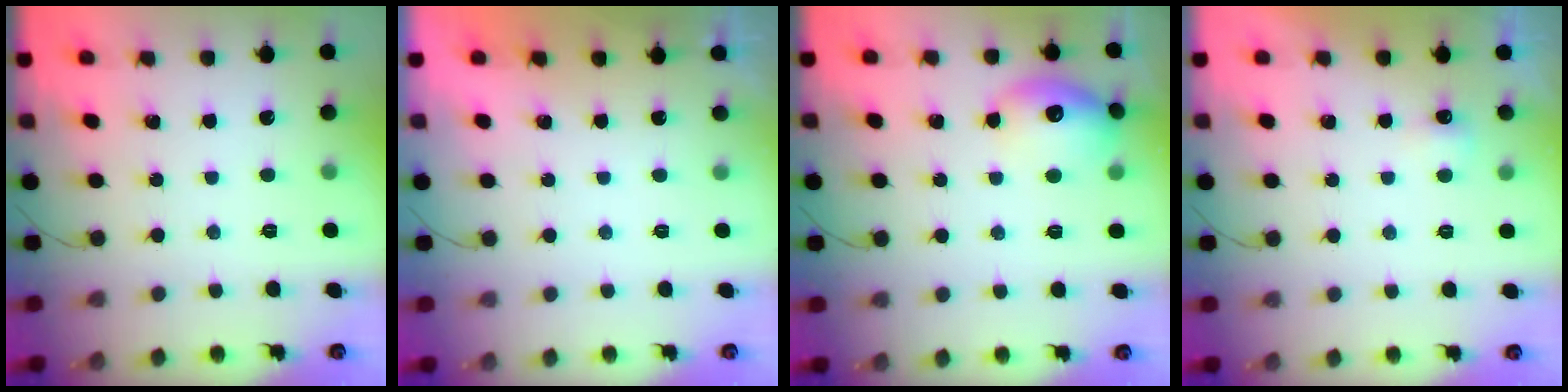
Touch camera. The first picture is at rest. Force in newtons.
{"total": 1.8, "press": 0.1, "slide": 1.8}
{"total": 14.1, "press": 14.1, "slide": 1.1}
{"total": 3.3, "press": 3.0, "slide": 1.4}